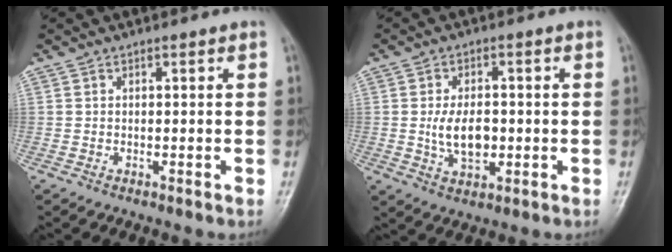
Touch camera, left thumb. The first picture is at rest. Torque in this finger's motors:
{"motor_torque": [1.17, 1.31, 0.80, -0.05, 0.06]}